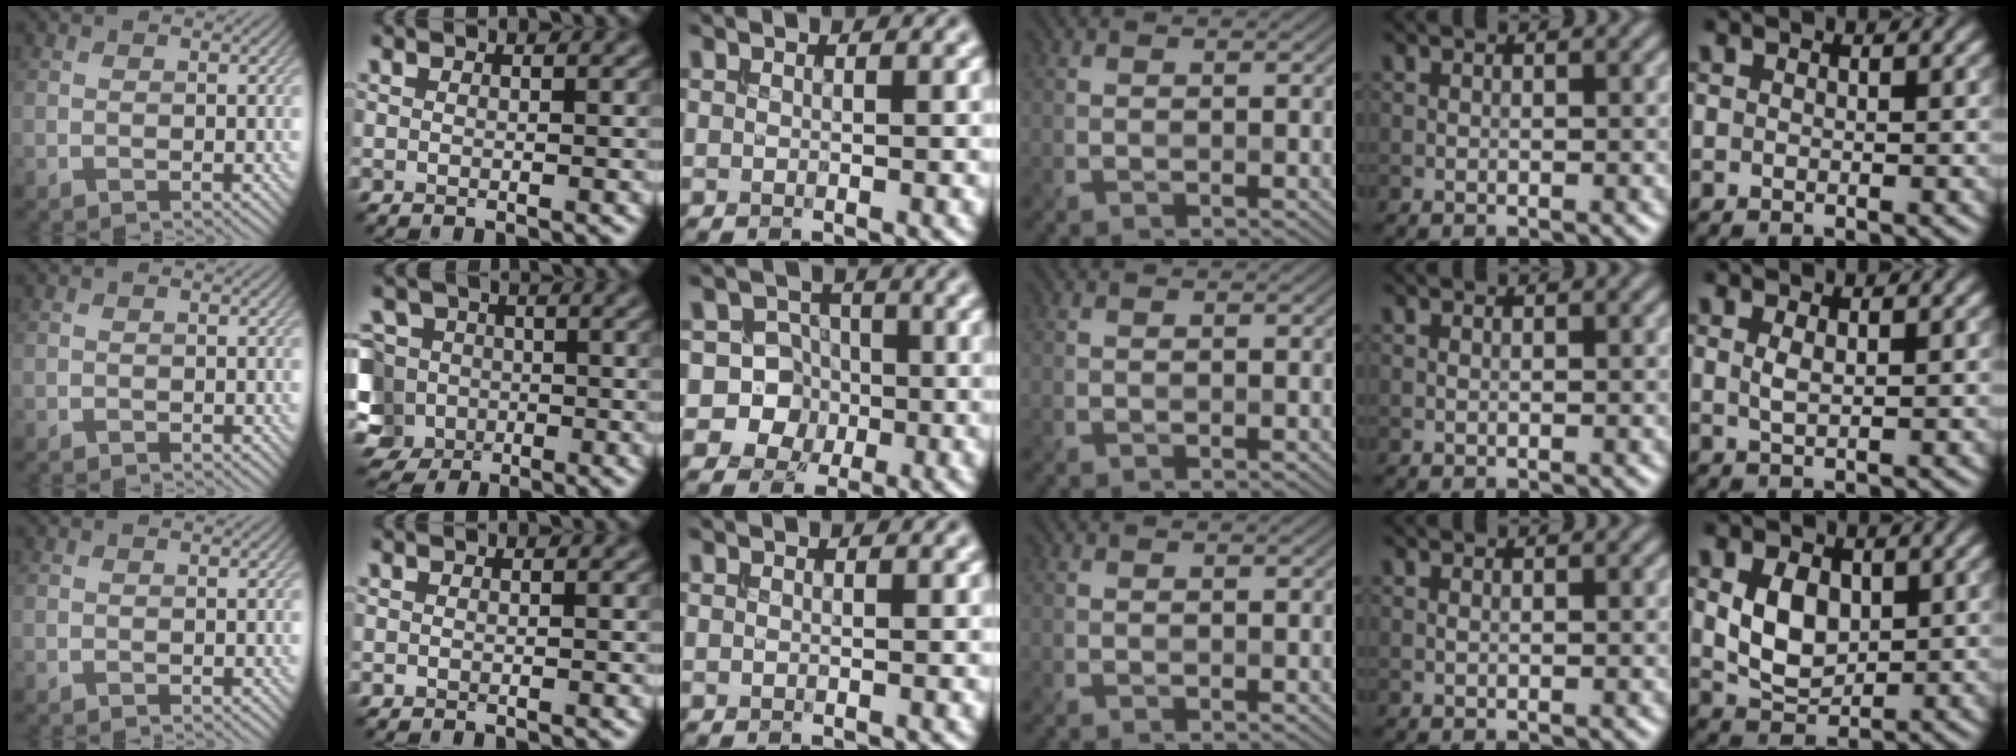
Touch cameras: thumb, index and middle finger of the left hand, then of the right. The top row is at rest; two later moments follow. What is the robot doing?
{"motion": "insert", "object": "drawer"}